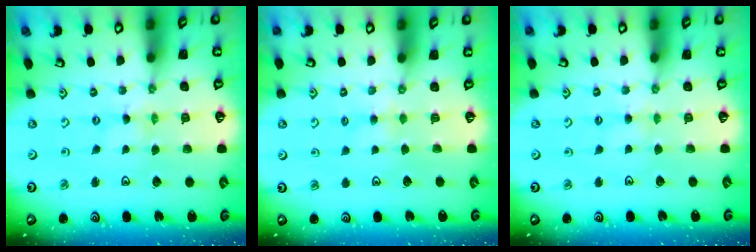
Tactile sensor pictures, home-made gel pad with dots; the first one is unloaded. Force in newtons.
{"total": 2.2, "press": 2.1, "slide": 0.4}
{"total": 2.7, "press": 2.7, "slide": 0.4}